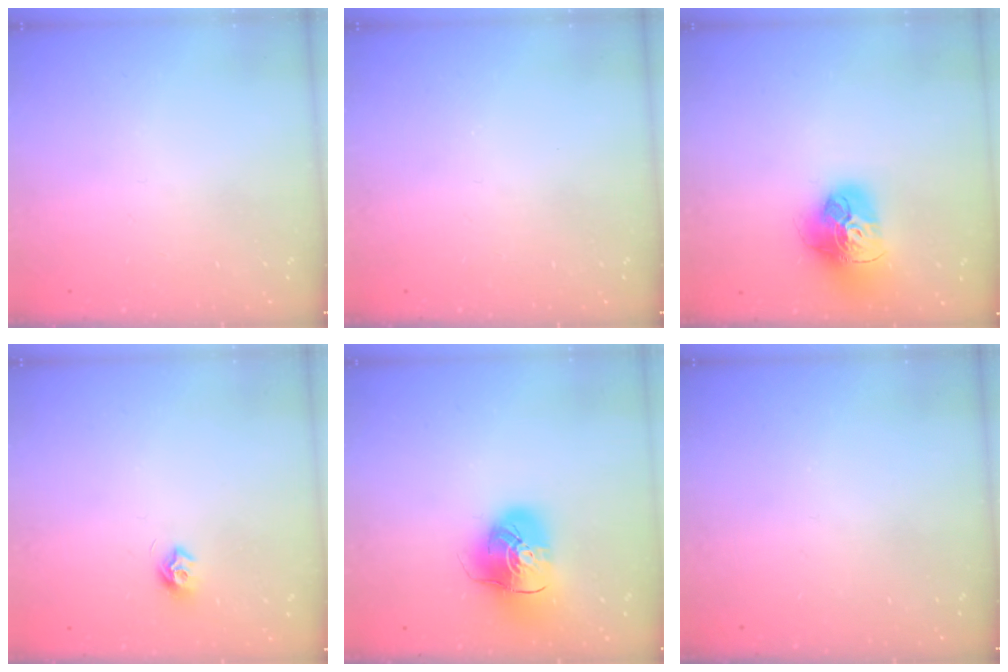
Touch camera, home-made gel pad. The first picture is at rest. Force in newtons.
{"total": 0.0}
{"total": 17.8, "press": 17.8, "slide": 1.6}
{"total": 7.6, "press": 7.6, "slide": 0.8}
{"total": 13.4, "press": 13.3, "slide": 2.0}
{"total": 0.0}